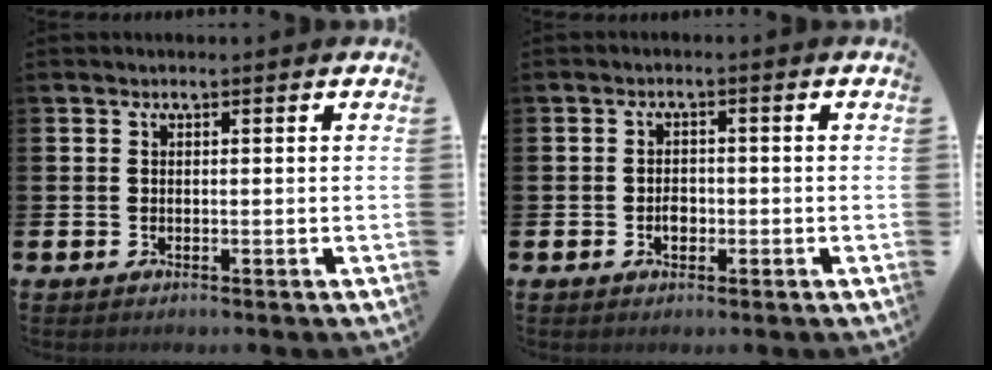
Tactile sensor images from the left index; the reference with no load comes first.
{"total": 1.9, "force": [-0.5, 1.4, 1.2], "torque": [-0.012, 0.001, -0.014]}